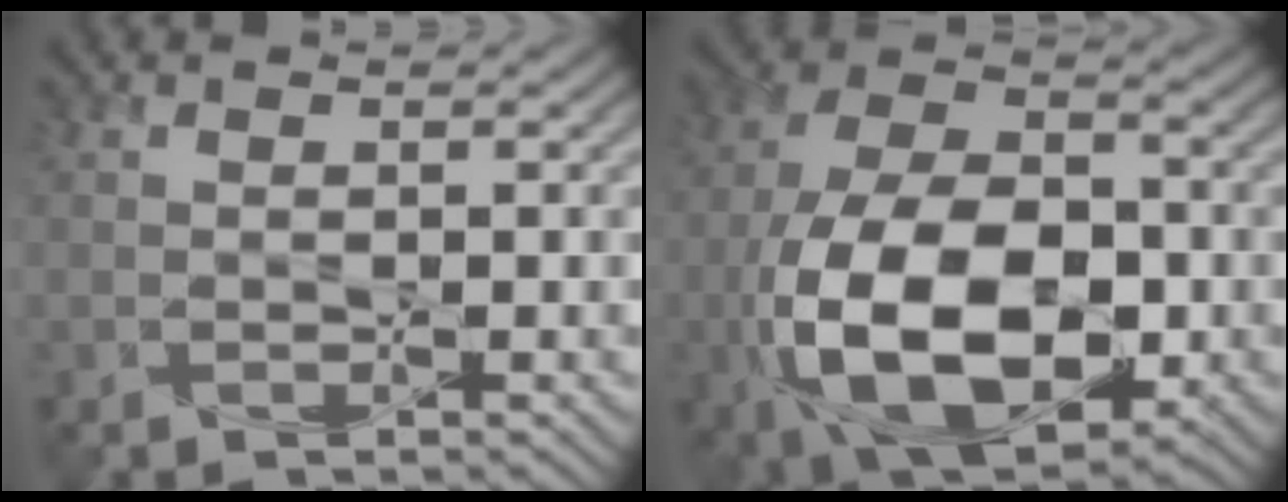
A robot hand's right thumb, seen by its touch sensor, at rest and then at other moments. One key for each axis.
{"total": 16.3, "fx": -4.9, "fy": 9.2, "fz": 12.6, "tx": -0.254, "ty": -0.020, "tz": -0.095}